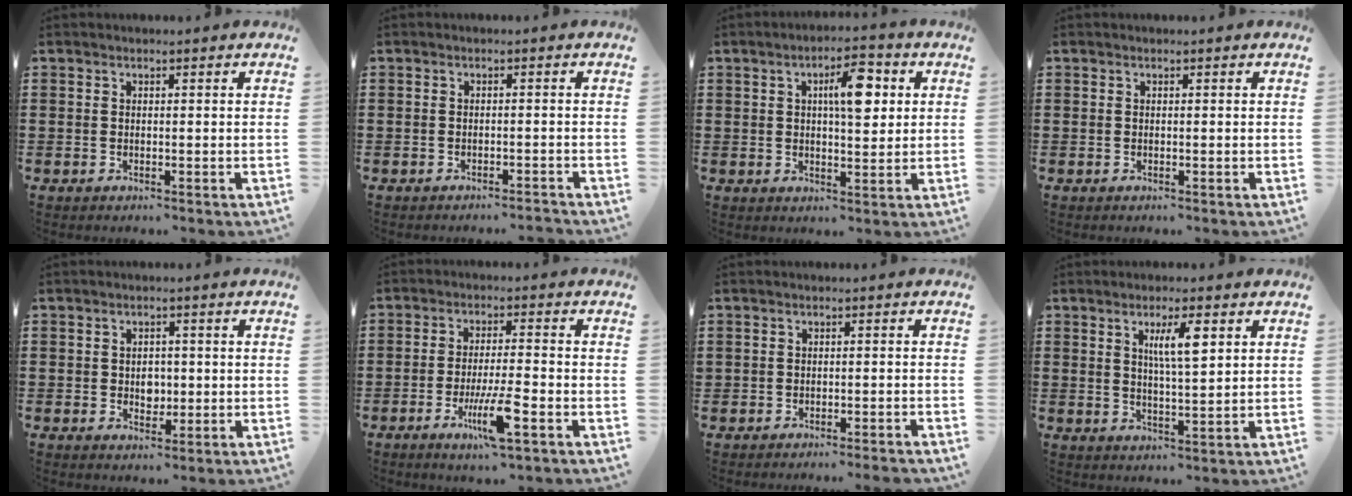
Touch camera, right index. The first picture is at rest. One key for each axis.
{"total": 1.2, "fx": -1.1, "fy": -0.1, "fz": 0.2, "tx": -0.007, "ty": -0.001, "tz": -0.022}
{"total": 6.9, "fx": 1.9, "fy": 2.5, "fz": 6.1, "tx": -0.100, "ty": 0.002, "tz": 0.024}
{"total": 0.0}
{"total": 2.5, "fx": -0.1, "fy": 2.0, "fz": 1.6, "tx": -0.018, "ty": 0.000, "tz": -0.006}
{"total": 7.4, "fx": -3.2, "fy": 0.7, "fz": 6.6, "tx": -0.132, "ty": -0.015, "tz": -0.059}
{"total": 1.3, "fx": -1.3, "fy": -0.2, "fz": 0.3, "tx": -0.006, "ty": 0.002, "tz": -0.026}
{"total": 5.4, "fx": 2.1, "fy": 1.2, "fz": 4.9, "tx": -0.093, "ty": 0.006, "tz": 0.031}